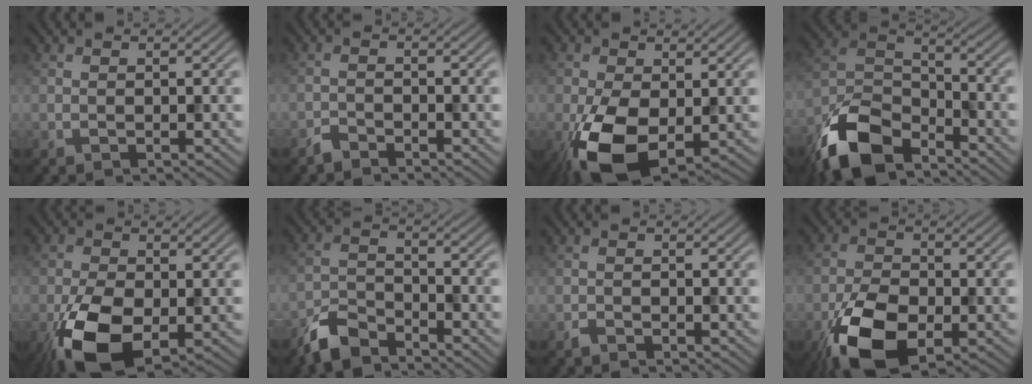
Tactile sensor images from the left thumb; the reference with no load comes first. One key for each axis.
{"total": 1.7, "fx": -1.6, "fy": 0.4, "fz": 0.4, "tx": -0.009, "ty": 0.002, "tz": -0.036}
{"total": 9.6, "fx": -2.6, "fy": 5.4, "fz": 7.5, "tx": -0.174, "ty": -0.024, "tz": -0.051}
{"total": 12.8, "fx": -9.0, "fy": 5.6, "fz": 7.1, "tx": -0.155, "ty": -0.008, "tz": -0.190}
{"total": 10.1, "fx": -3.7, "fy": 5.6, "fz": 7.6, "tx": -0.171, "ty": -0.023, "tz": -0.072}
{"total": 5.7, "fx": -4.9, "fy": 1.8, "fz": 2.3, "tx": -0.047, "ty": -0.006, "tz": -0.114}
{"total": 0.9, "fx": -0.8, "fy": 0.2, "fz": 0.3, "tx": -0.006, "ty": 0.001, "tz": -0.018}
{"total": 11.3, "fx": -5.2, "fy": 5.9, "fz": 8.1, "tx": -0.176, "ty": -0.020, "tz": -0.099}